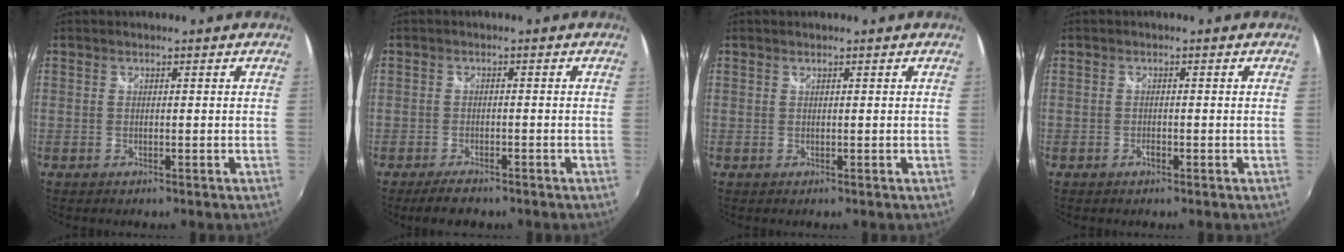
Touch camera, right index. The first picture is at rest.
{"total": 4.1, "force": [-3.1, 2.0, 1.7], "torque": [-0.039, -0.001, -0.052]}
{"total": 0.0}
{"total": 1.0, "force": [-0.6, 0.5, 0.5], "torque": [-0.009, -0.002, -0.010]}